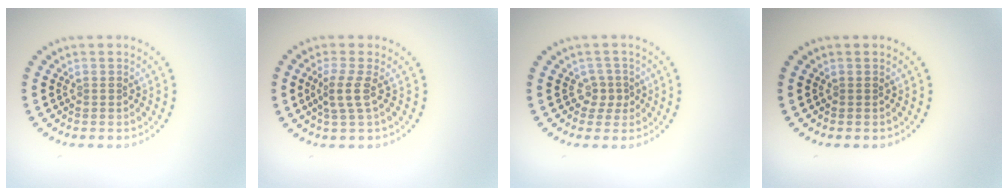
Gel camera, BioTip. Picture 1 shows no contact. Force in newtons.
{"total": 2.1, "press": 1.6, "slide": 1.4}
{"total": 1.6, "press": 1.2, "slide": 1.1}
{"total": 0.0}